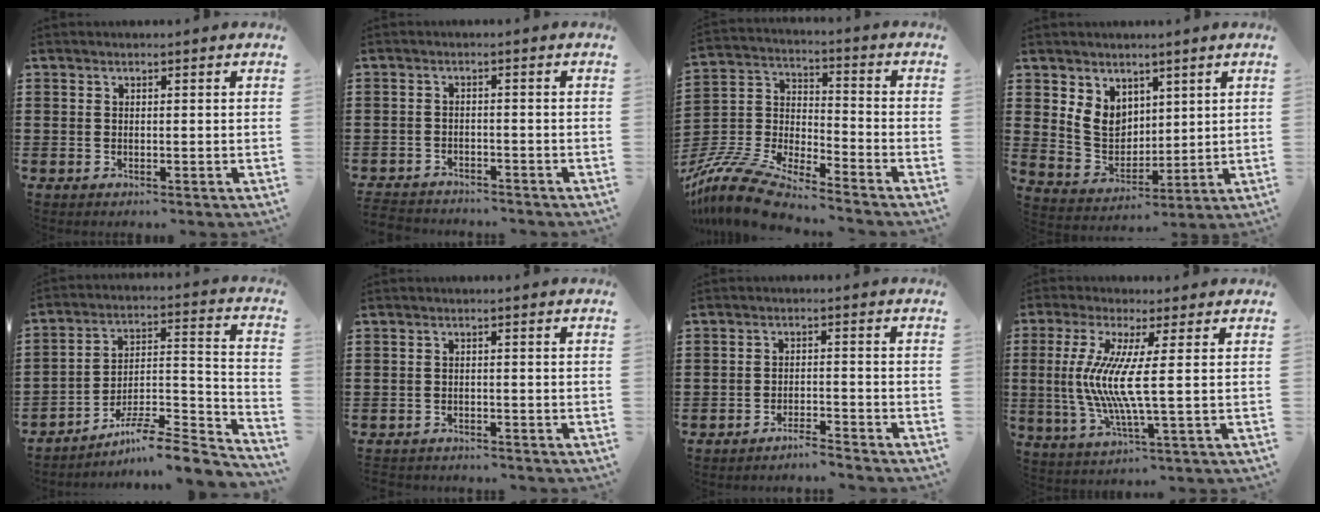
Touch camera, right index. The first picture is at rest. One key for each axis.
{"total": 2.3, "fx": -2.2, "fy": 0.3, "fz": -0.2, "tx": -0.005, "ty": -0.001, "tz": -0.051}
{"total": 11.0, "fx": -10.0, "fy": 1.4, "fz": 4.4, "tx": -0.120, "ty": 0.005, "tz": -0.208}
{"total": 6.6, "fx": 3.2, "fy": 5.3, "fz": 2.6, "tx": -0.072, "ty": 0.008, "tz": 0.063}
{"total": 7.3, "fx": -6.0, "fy": 1.0, "fz": 4.0, "tx": -0.059, "ty": -0.002, "tz": -0.118}
{"total": 1.5, "fx": -1.5, "fy": 0.2, "fz": -0.2, "tx": -0.003, "ty": 0.002, "tz": -0.034}
{"total": 2.8, "fx": -2.8, "fy": -0.2, "fz": 0.2, "tx": -0.009, "ty": 0.000, "tz": -0.060}
{"total": 8.9, "fx": 0.4, "fy": 0.0, "fz": 8.9, "tx": -0.193, "ty": -0.023, "tz": -0.003}